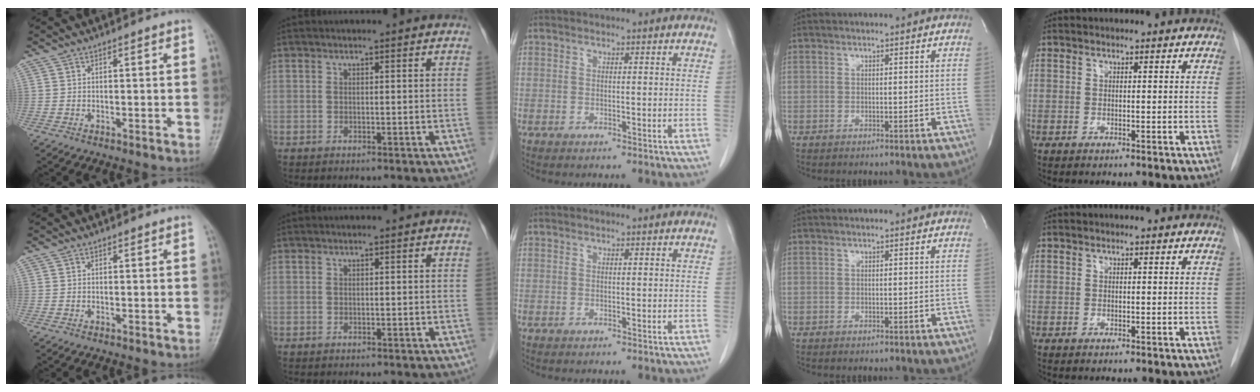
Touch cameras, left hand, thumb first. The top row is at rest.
{}